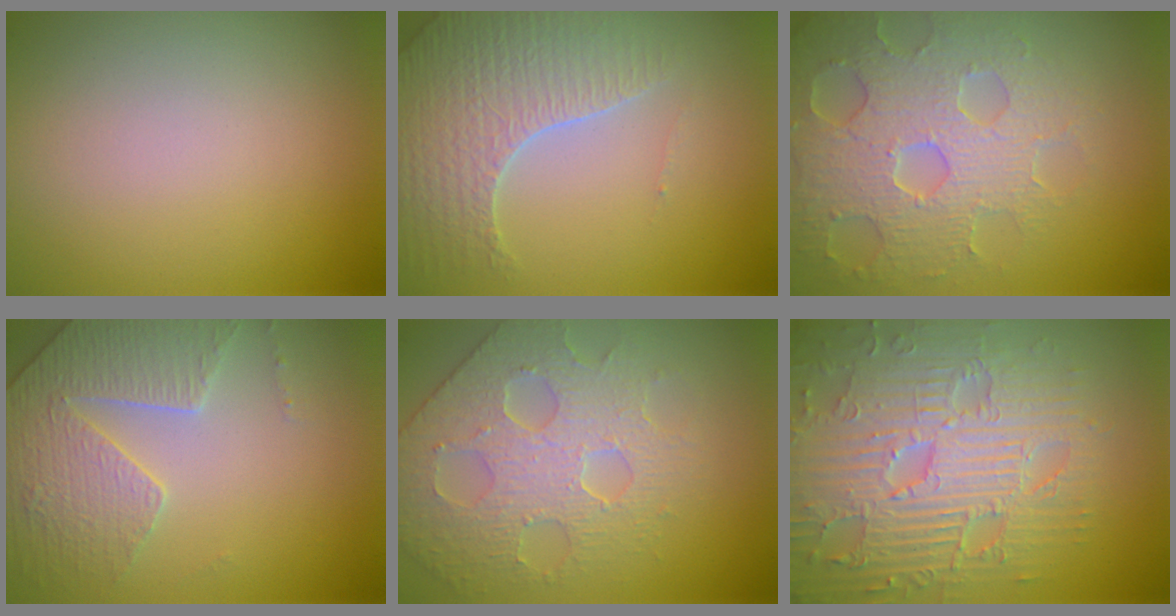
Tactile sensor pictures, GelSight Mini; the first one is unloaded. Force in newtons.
{"total": 4.4, "press": 4.3, "slide": 1.1}
{"total": 6.9, "press": 5.5, "slide": 4.2}
{"total": 3.9, "press": 3.8, "slide": 0.9}
{"total": 4.6, "press": 4.4, "slide": 1.1}
{"total": 9.4, "press": 6.9, "slide": 6.4}